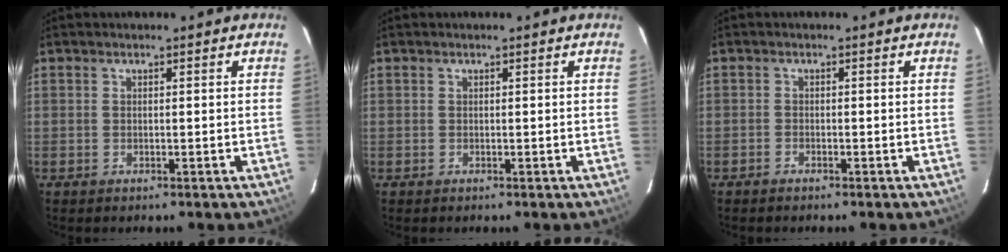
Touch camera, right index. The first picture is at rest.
{"total": 0.0}
{"total": 0.8, "force": [-0.7, 0.2, 0.0], "torque": [-0.006, 0.002, -0.016]}